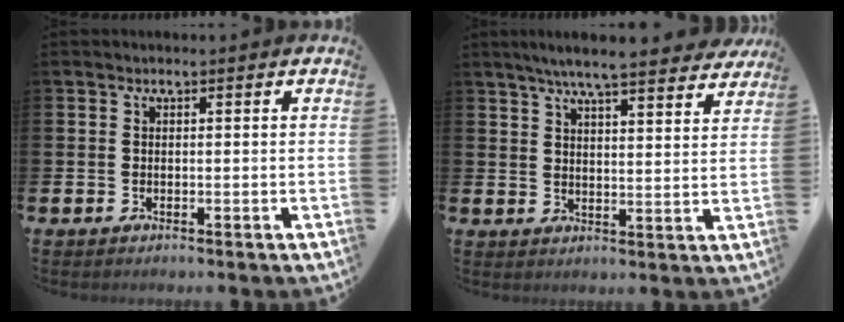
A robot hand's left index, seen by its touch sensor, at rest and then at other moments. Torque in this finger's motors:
{"motor_torque": [0.46, -0.84, 0.90, 0.21]}